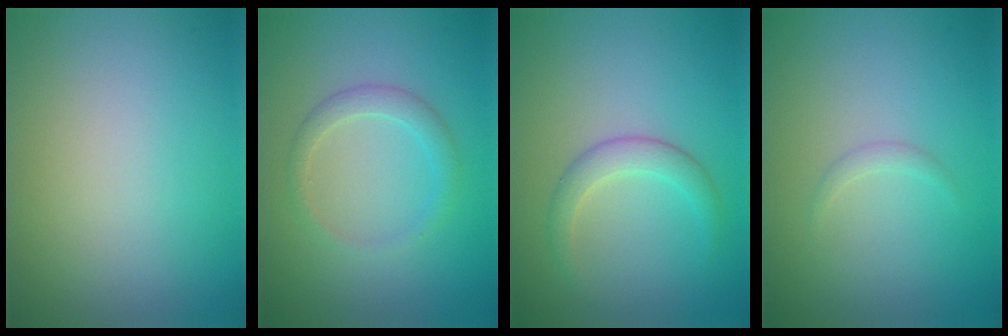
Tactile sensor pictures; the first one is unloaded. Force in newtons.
{"total": 1.9, "press": 1.9, "slide": 0.1}
{"total": 2.3, "press": 2.3, "slide": 0.1}
{"total": 0.8, "press": 0.8, "slide": 0.0}